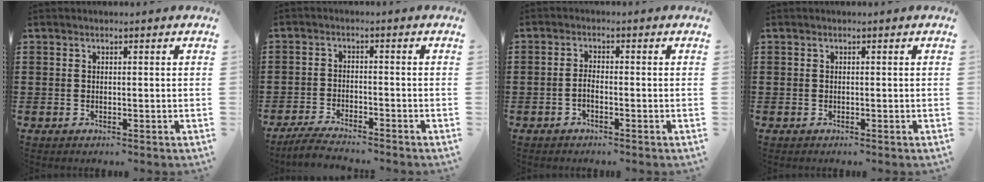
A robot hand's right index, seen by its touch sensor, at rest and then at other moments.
{"total": 3.4, "force": [-3.3, 0.1, 0.8], "torque": [-0.023, 0.000, -0.070]}
{"total": 1.4, "force": [-0.9, 0.3, 1.1], "torque": [-0.022, -0.001, -0.016]}
{"total": 0.0}